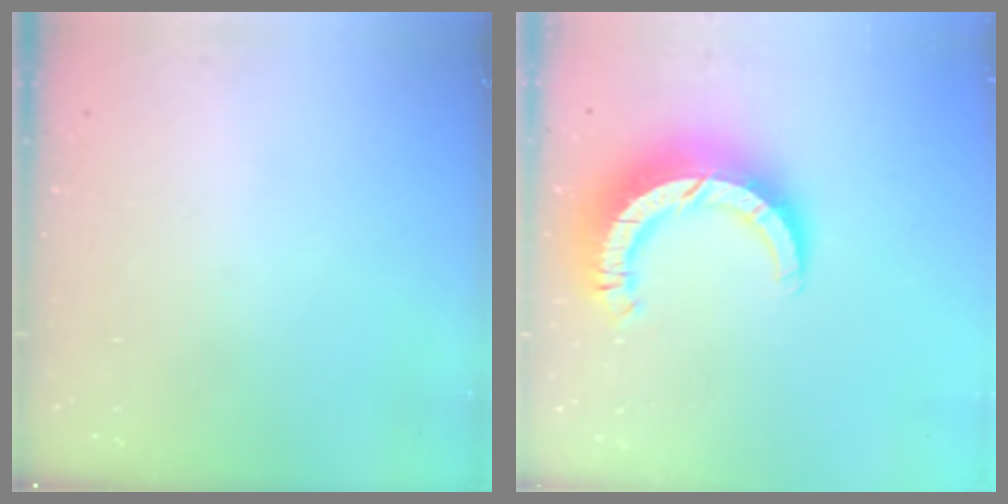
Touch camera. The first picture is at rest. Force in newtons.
{"total": 12.1, "press": 12.0, "slide": 1.2}